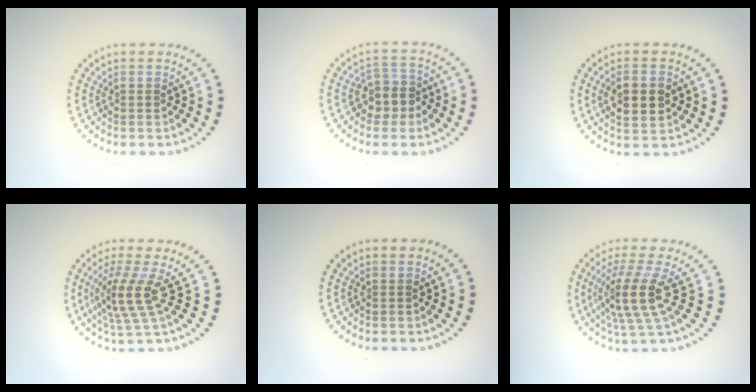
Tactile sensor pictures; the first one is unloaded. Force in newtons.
{"total": 2.9, "press": 2.6, "slide": 1.2}
{"total": 3.4, "press": 3.4, "slide": 0.0}
{"total": 3.6, "press": 2.6, "slide": 2.5}
{"total": 0.0}
{"total": 4.3, "press": 3.3, "slide": 2.8}